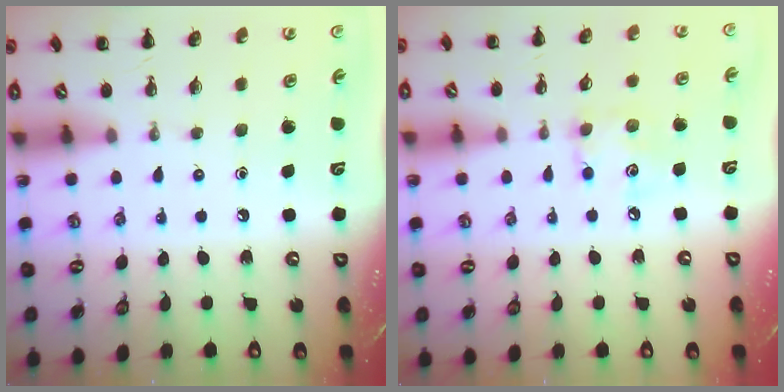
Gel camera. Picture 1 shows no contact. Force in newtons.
{"total": 6.3, "press": 6.2, "slide": 0.9}